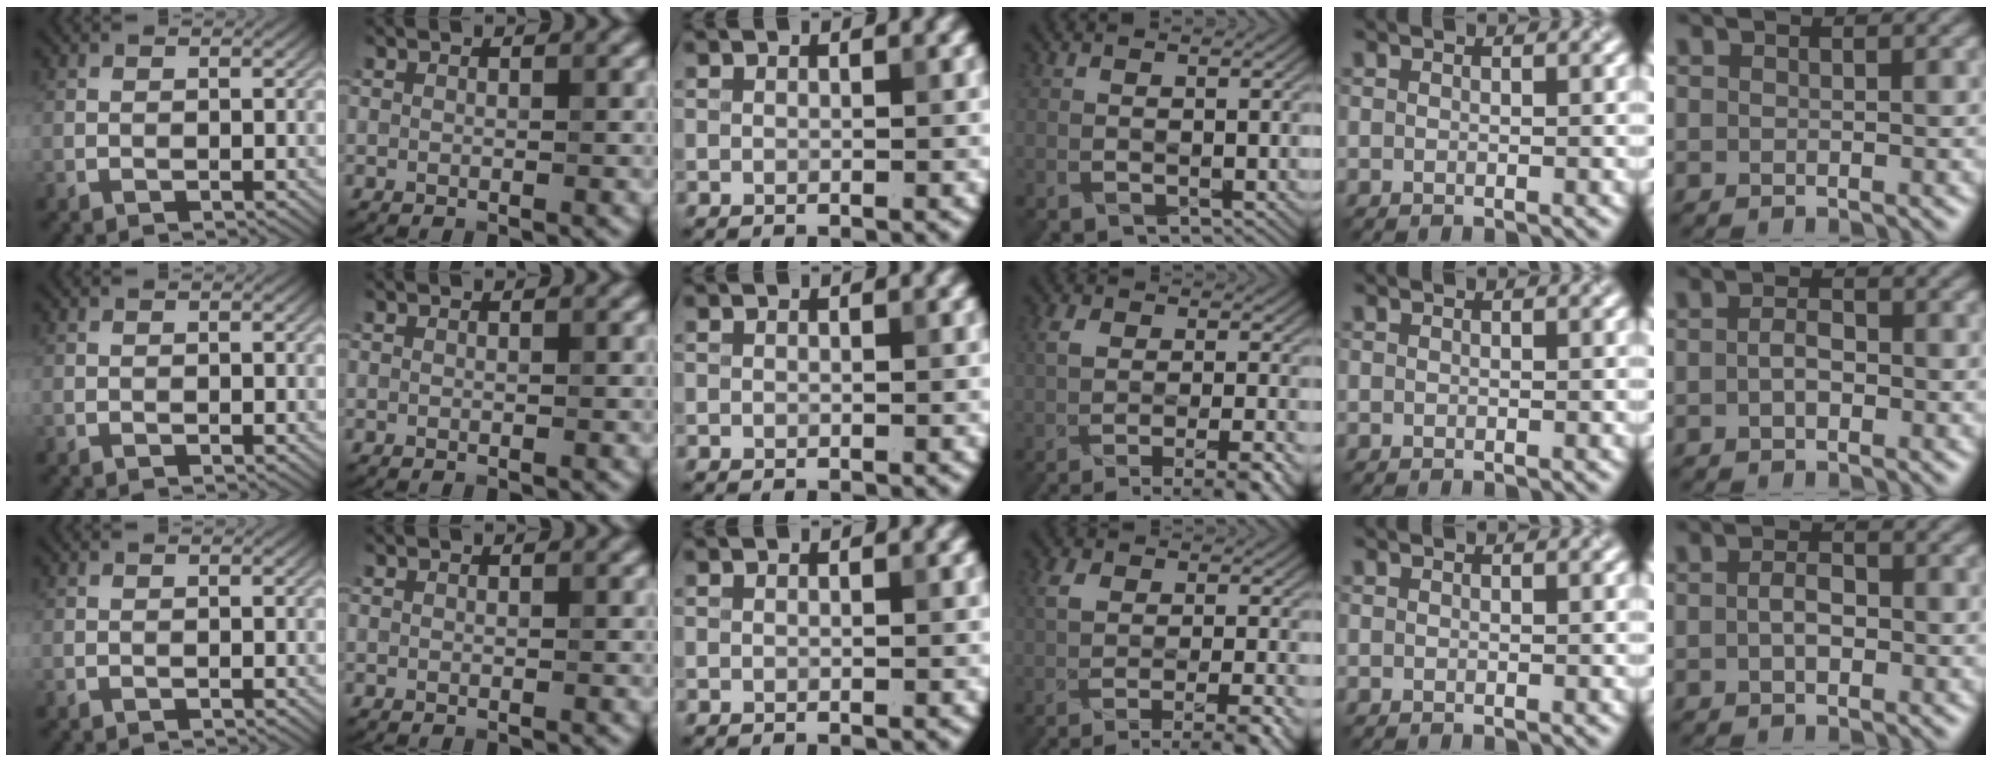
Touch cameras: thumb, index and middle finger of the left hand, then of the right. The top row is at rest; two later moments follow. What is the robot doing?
{"motion": "wrap", "object": "netting"}